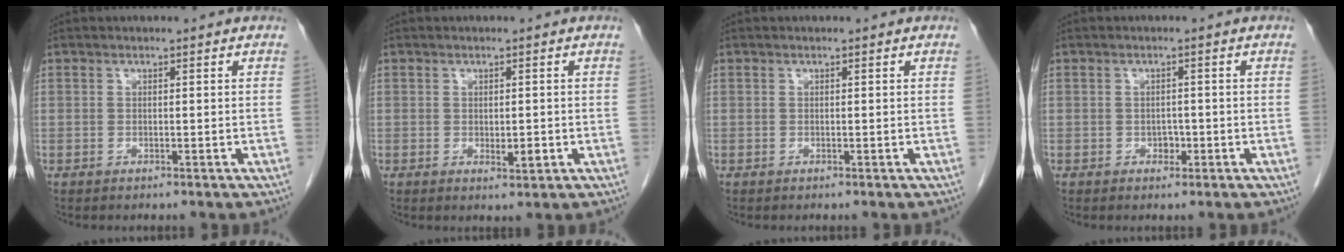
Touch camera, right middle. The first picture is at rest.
{"total": 1.9, "force": [-0.3, 0.9, 1.7], "torque": [-0.021, -0.003, -0.001]}
{"total": 0.0}
{"total": 1.4, "force": [-0.5, 1.0, 0.8], "torque": [-0.009, 0.004, -0.006]}